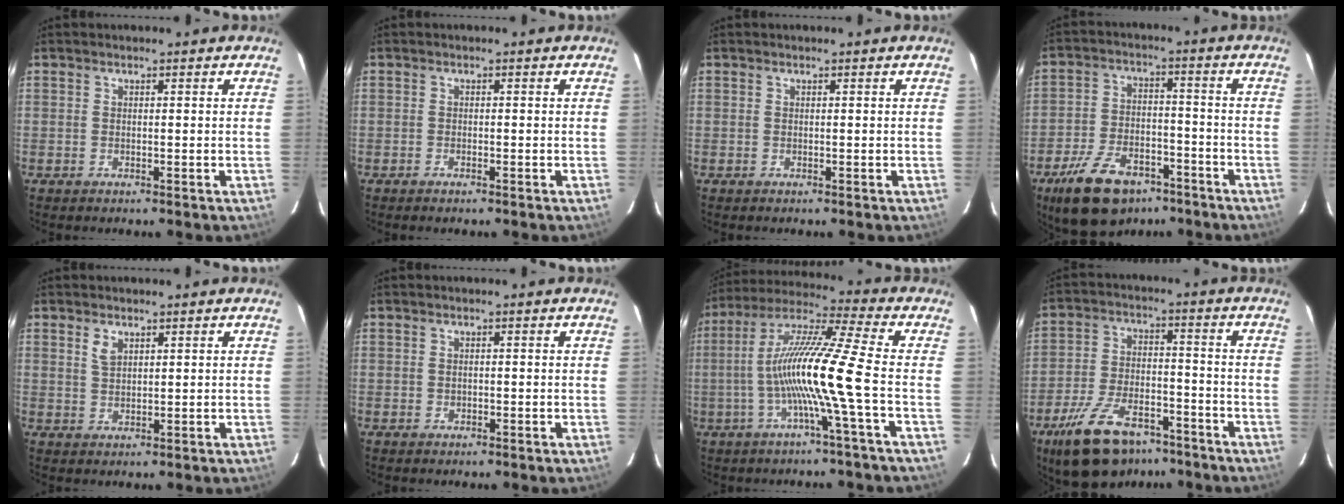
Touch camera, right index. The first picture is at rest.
{"total": 0.9, "force": [-0.7, 0.2, 0.4], "torque": [-0.010, 0.000, -0.015]}
{"total": 0.0}
{"total": 15.7, "force": [-10.5, 8.2, 8.4], "torque": [-0.183, -0.001, -0.167]}
{"total": 2.5, "force": [1.4, 1.4, 1.6], "torque": [-0.028, 0.003, 0.027]}
{"total": 0.6, "force": [-0.2, 0.6, 0.1], "torque": [0.001, 0.000, -0.002]}
{"total": 14.2, "force": [-3.3, -1.9, 13.7], "torque": [-0.250, 0.004, -0.064]}
{"total": 16.5, "force": [-11.4, 7.7, 9.1], "torque": [-0.191, -0.012, -0.188]}